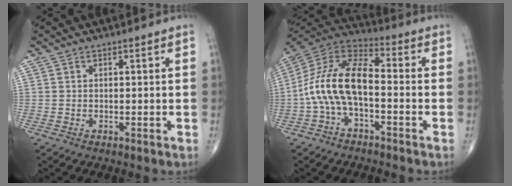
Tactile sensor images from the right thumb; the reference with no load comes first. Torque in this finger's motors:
{"motor_torque": [0.32, 0.31, 0.98, -0.82, 0.50]}